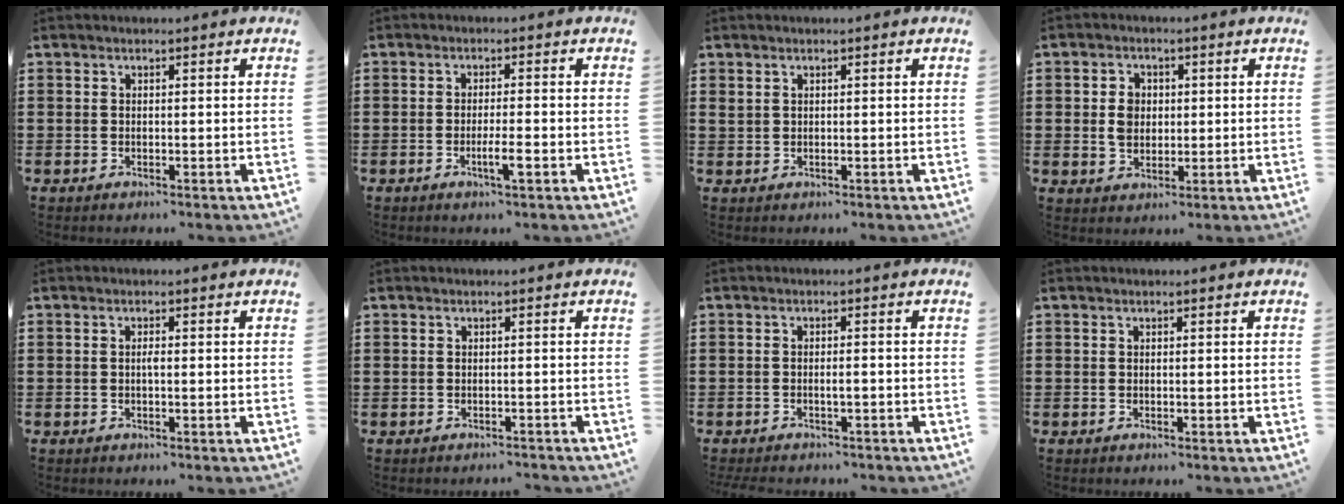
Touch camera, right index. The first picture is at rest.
{"total": 3.3, "force": [-1.4, 0.0, 3.0], "torque": [-0.051, -0.005, -0.024]}
{"total": 0.8, "force": [0.6, 0.5, 0.3], "torque": [-0.008, 0.003, 0.012]}
{"total": 4.2, "force": [0.3, 3.2, 2.7], "torque": [-0.061, 0.013, 0.003]}
{"total": 1.0, "force": [-0.1, 0.2, 0.9], "torque": [-0.019, -0.003, -0.002]}
{"total": 0.9, "force": [-0.9, 0.3, -0.1], "torque": [-0.001, 0.003, -0.020]}
{"total": 1.6, "force": [-1.1, 0.4, 1.0], "torque": [-0.023, -0.002, -0.022]}
{"total": 0.0}